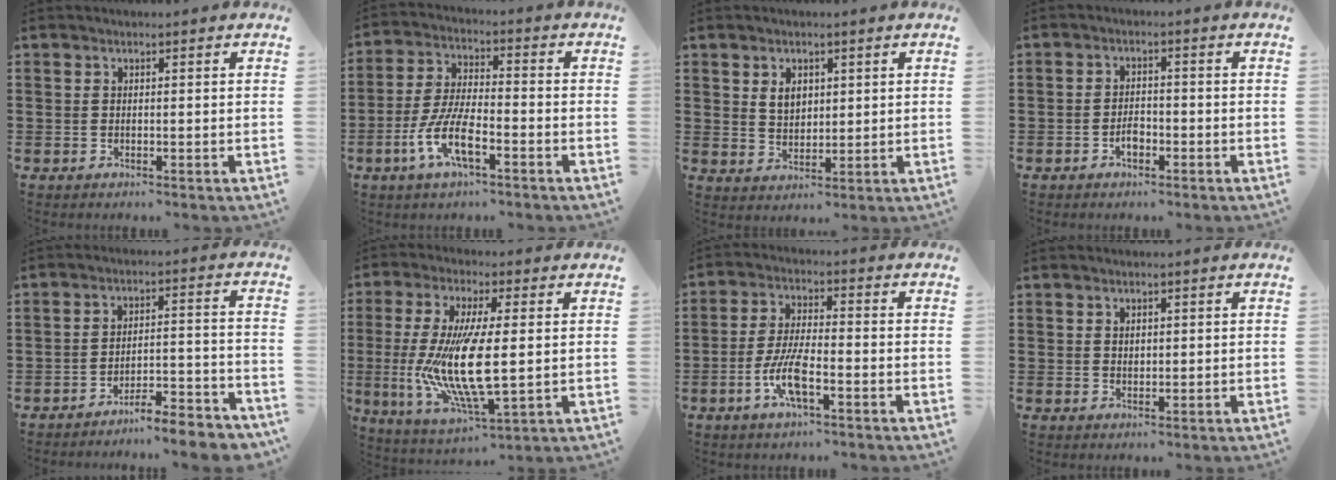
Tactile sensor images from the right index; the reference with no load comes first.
{"total": 8.3, "force": [-3.9, 2.5, 6.9], "torque": [-0.166, -0.013, -0.079]}
{"total": 3.4, "force": [1.2, 2.4, 2.0], "torque": [-0.047, 0.009, 0.021]}
{"total": 2.5, "force": [-1.2, 1.4, 1.7], "torque": [-0.034, 0.004, -0.023]}
{"total": 5.6, "force": [-5.4, -0.1, 1.5], "torque": [-0.023, -0.001, -0.106]}
{"total": 13.2, "force": [0.0, 4.4, 12.4], "torque": [-0.274, -0.021, -0.004]}
{"total": 7.1, "force": [-2.9, 2.0, 6.1], "torque": [-0.141, -0.011, -0.058]}
{"total": 1.0, "force": [0.5, 0.7, 0.4], "torque": [-0.010, 0.003, 0.011]}